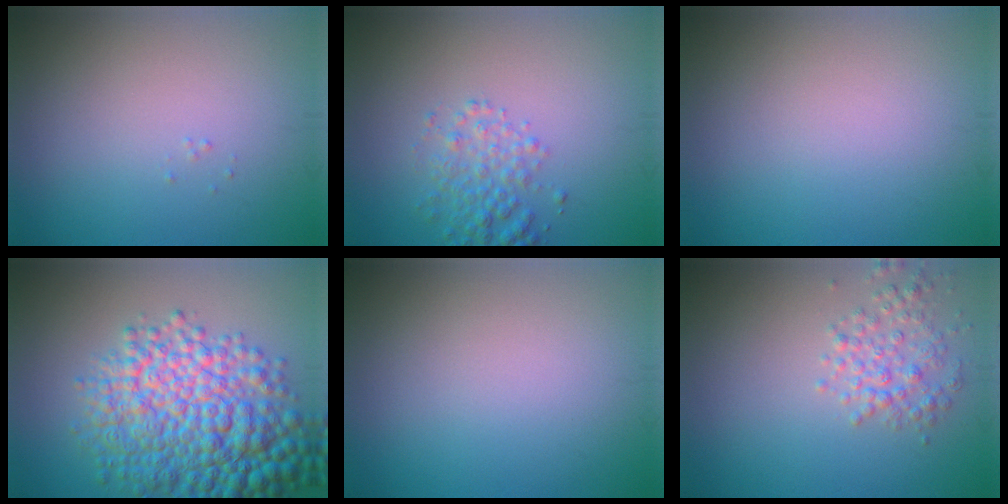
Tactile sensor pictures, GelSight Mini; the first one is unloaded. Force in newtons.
{"total": 2.7, "press": 2.7, "slide": 0.1}
{"total": 0.0}
{"total": 10.9, "press": 10.9, "slide": 0.3}
{"total": 0.0}
{"total": 2.8, "press": 2.8, "slide": 0.1}